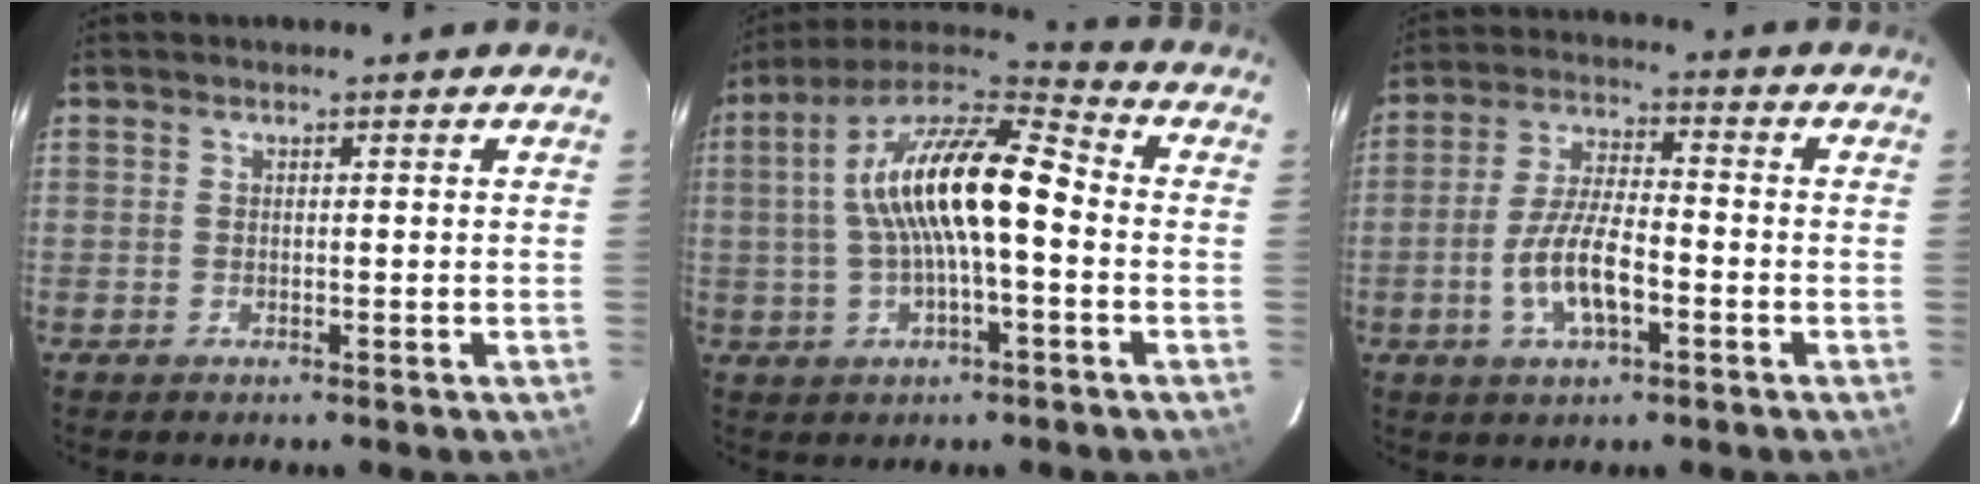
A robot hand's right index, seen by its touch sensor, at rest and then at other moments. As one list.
[{"total": 16.2, "force": [-0.2, 4.8, 15.5], "torque": [-0.280, 0.023, -0.012]}, {"total": 9.7, "force": [-3.4, 3.4, 8.4], "torque": [-0.172, 0.001, -0.061]}]